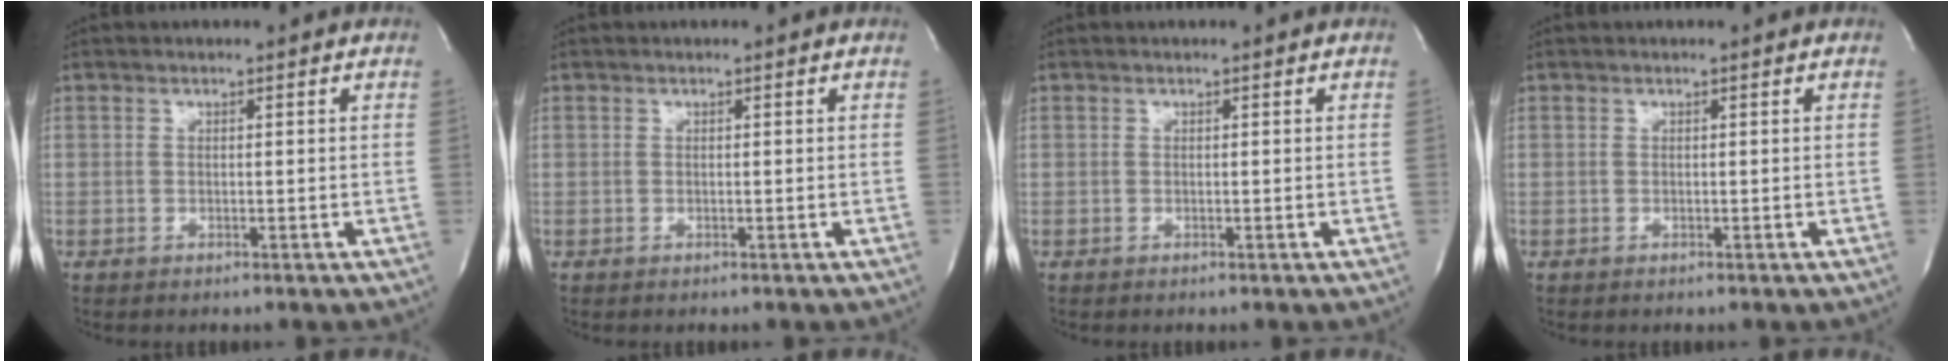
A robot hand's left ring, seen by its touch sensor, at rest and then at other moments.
{"total": 0.0}
{"total": 0.0}
{"total": 0.0}